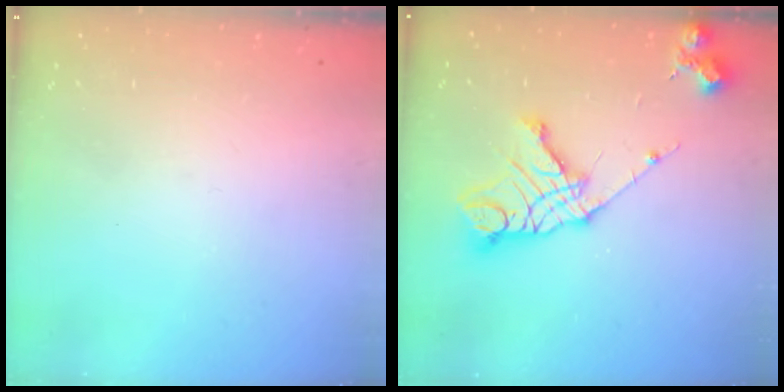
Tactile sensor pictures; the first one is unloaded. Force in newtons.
{"total": 16.2, "press": 16.1, "slide": 1.9}